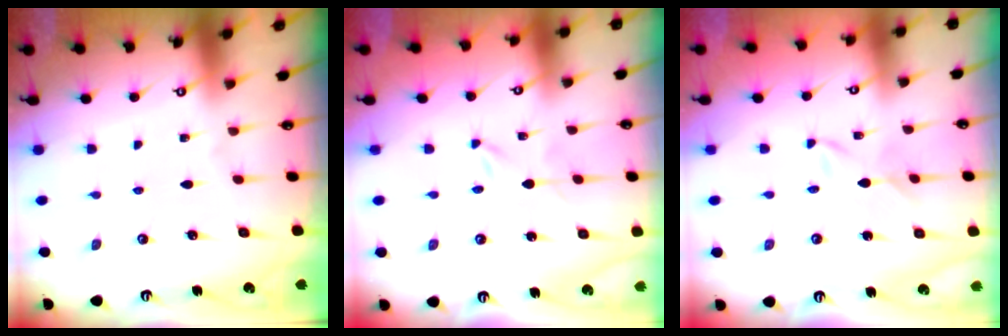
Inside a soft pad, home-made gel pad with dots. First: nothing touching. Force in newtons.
{"total": 0.9, "press": 0.8, "slide": 0.1}
{"total": 2.7, "press": 2.7, "slide": 0.4}